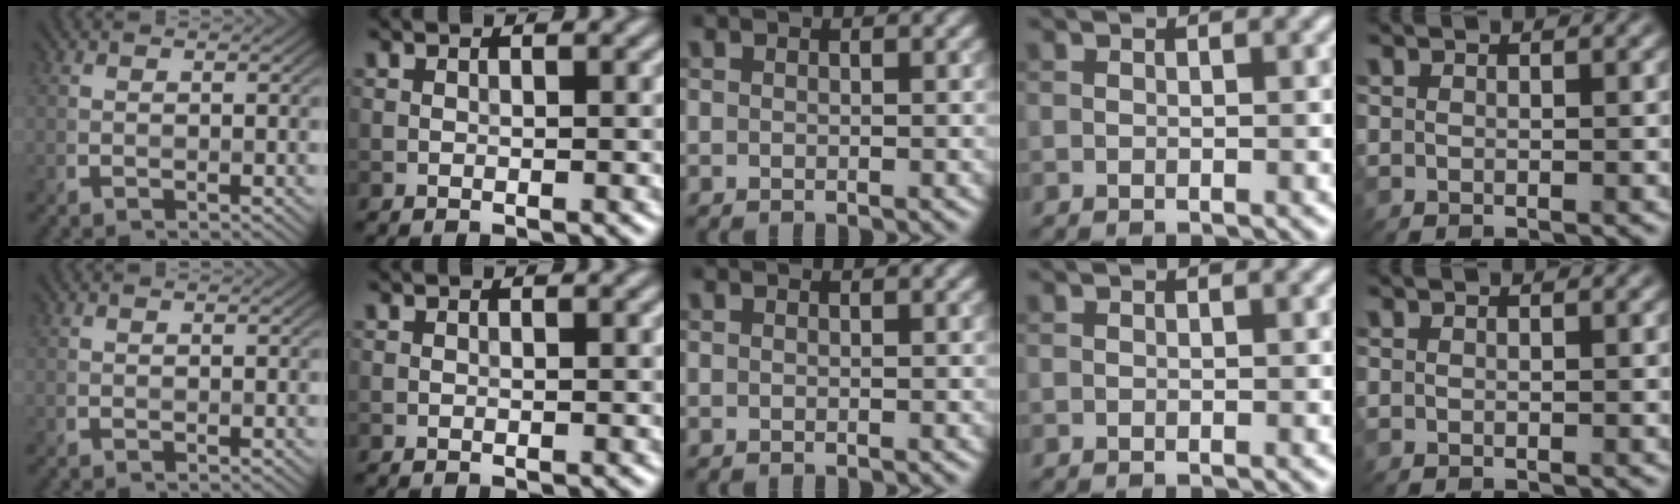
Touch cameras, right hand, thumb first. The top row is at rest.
{}